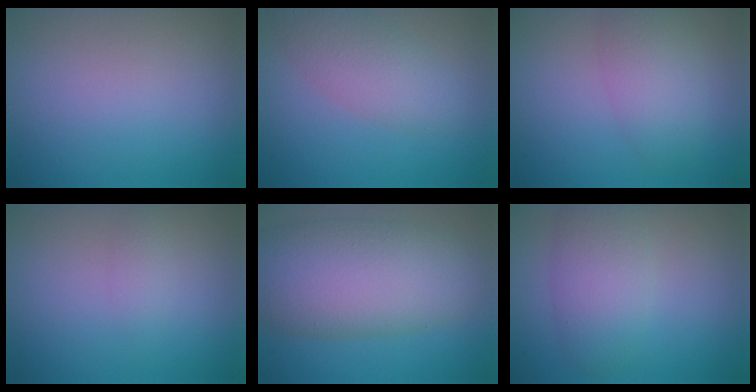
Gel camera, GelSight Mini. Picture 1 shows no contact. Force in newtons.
{"total": 3.9, "press": 3.9, "slide": 0.2}
{"total": 3.9, "press": 3.9, "slide": 0.1}
{"total": 1.0, "press": 1.0, "slide": 0.0}
{"total": 10.2, "press": 10.2, "slide": 0.4}
{"total": 4.1, "press": 4.1, "slide": 0.1}